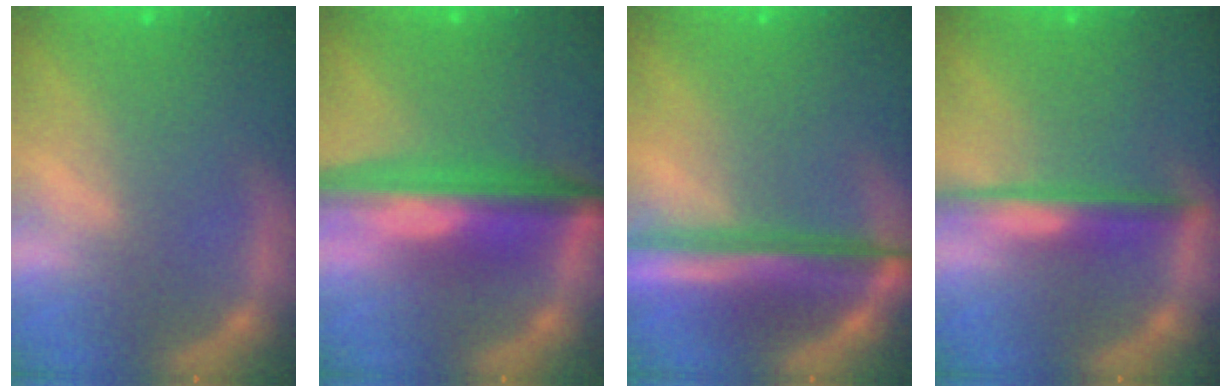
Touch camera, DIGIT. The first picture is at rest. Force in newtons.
{"total": 9.1}
{"total": 8.1}
{"total": 4.0}